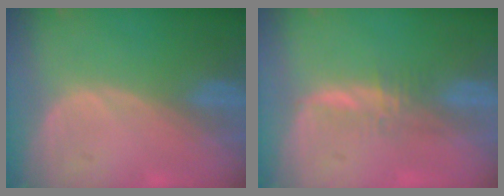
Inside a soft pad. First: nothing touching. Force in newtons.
{"total": 2.3, "press": 2.2, "slide": 0.6}